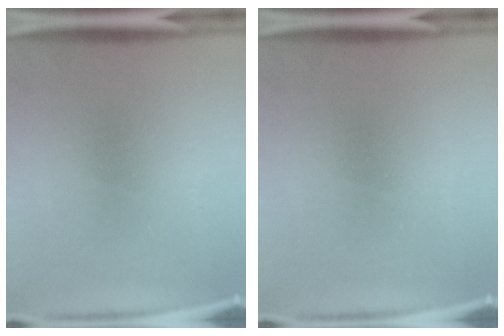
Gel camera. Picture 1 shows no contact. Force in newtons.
{"total": 0.0}